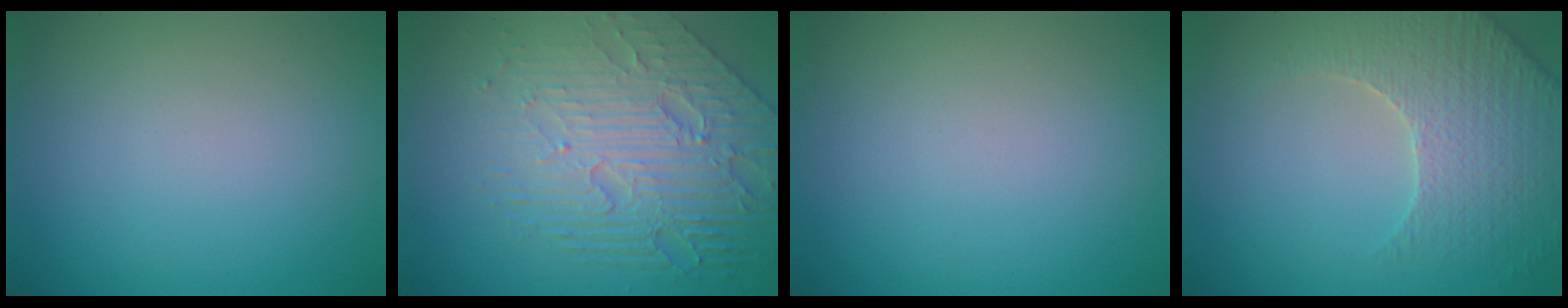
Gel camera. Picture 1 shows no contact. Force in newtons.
{"total": 8.4, "press": 5.6, "slide": 6.2}
{"total": 0.0}
{"total": 4.6, "press": 4.3, "slide": 1.4}